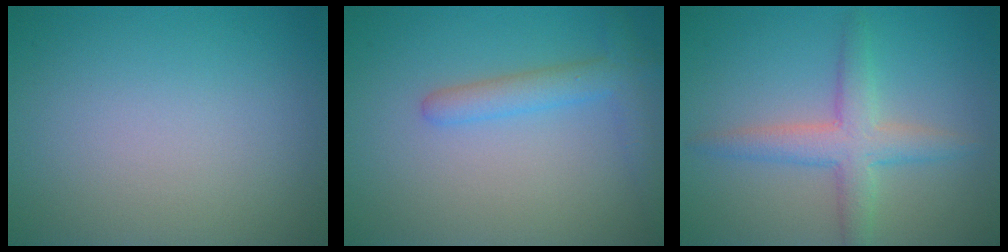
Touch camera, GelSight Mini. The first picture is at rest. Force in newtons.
{"total": 2.9, "press": 2.9, "slide": 0.2}
{"total": 4.0, "press": 4.0, "slide": 0.1}